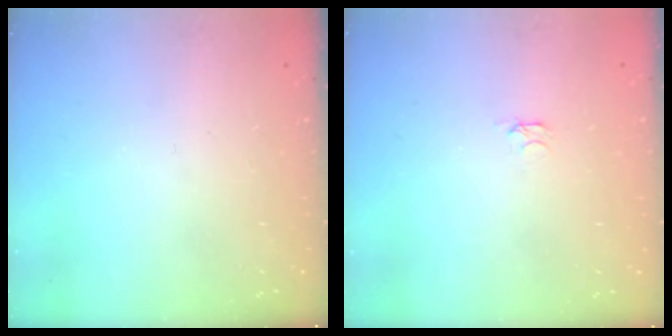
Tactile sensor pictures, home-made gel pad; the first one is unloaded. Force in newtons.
{"total": 2.4, "press": 2.3, "slide": 0.4}